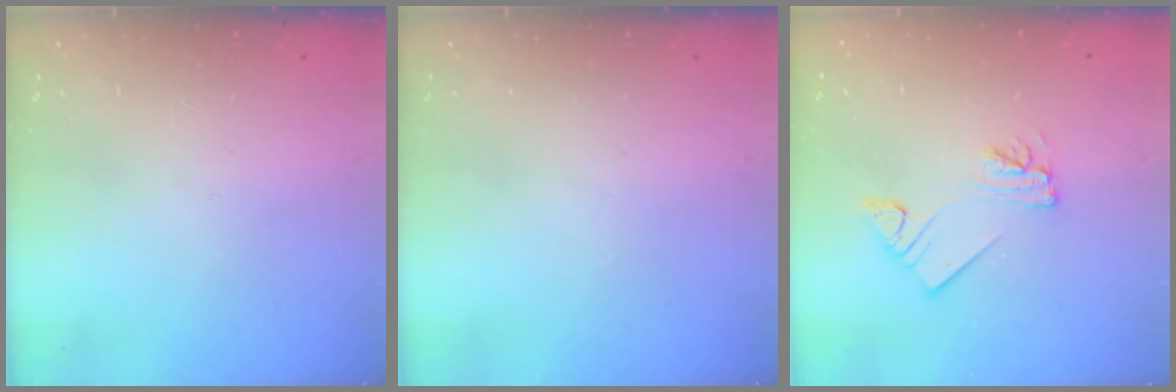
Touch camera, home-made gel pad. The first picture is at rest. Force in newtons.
{"total": 0.0}
{"total": 5.4, "press": 5.4, "slide": 0.6}